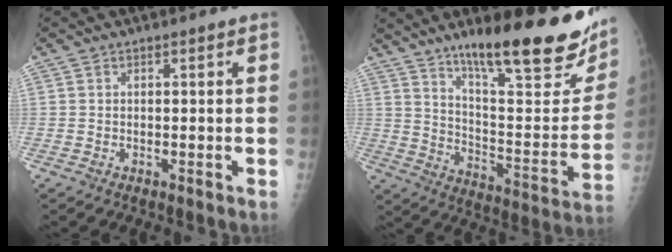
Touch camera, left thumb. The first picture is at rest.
{"total": 27.3, "force": [17.2, 6.1, 20.3], "torque": [-0.263, -0.077, 0.270]}